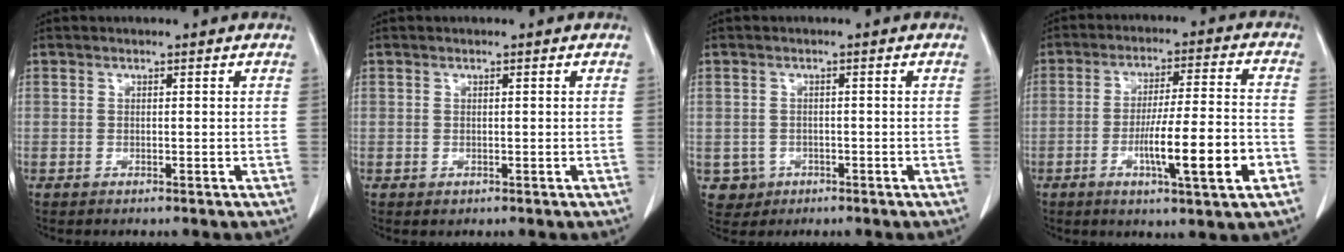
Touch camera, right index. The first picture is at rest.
{"total": 0.5, "force": [-0.1, 0.5, 0.1], "torque": [0.000, 0.002, 0.000]}
{"total": 3.4, "force": [-1.1, 3.2, 0.0], "torque": [0.003, 0.009, -0.013]}
{"total": 12.4, "force": [-4.2, 0.5, 11.7], "torque": [-0.190, -0.001, -0.065]}